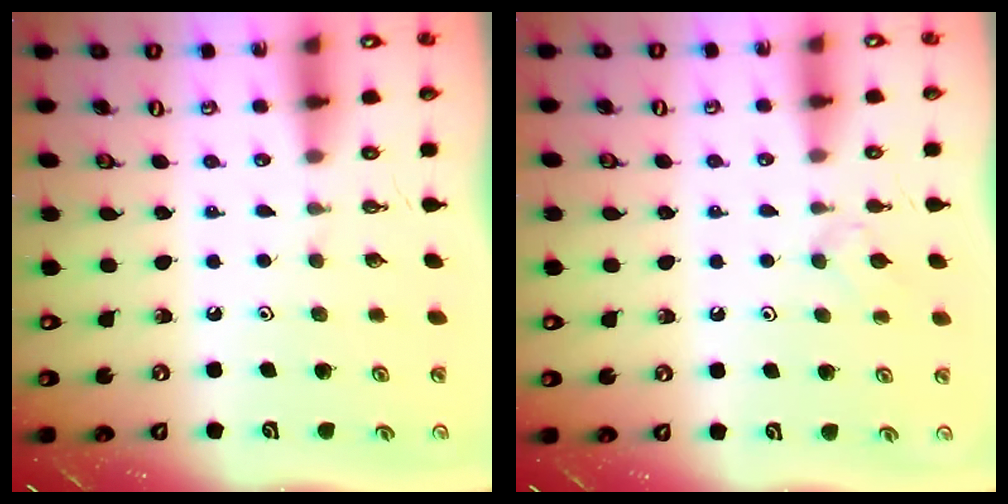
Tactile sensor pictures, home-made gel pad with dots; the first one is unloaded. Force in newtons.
{"total": 3.0, "press": 3.0, "slide": 0.7}